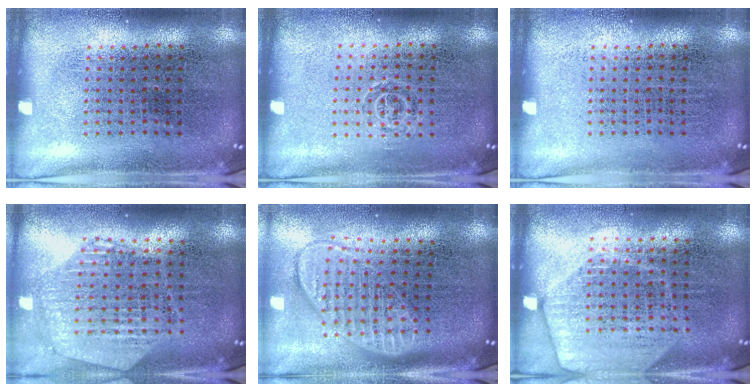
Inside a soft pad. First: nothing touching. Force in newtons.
{"total": 0.7, "press": 0.5, "slide": 0.5}
{"total": 0.0}
{"total": 1.1, "press": 1.1, "slide": 0.3}
{"total": 1.9, "press": 1.5, "slide": 1.1}
{"total": 1.7, "press": 1.6, "slide": 0.7}